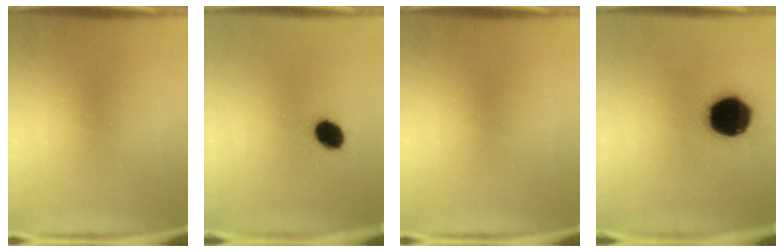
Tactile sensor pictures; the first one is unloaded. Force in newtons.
{"total": 6.7}
{"total": 0.0}
{"total": 19.1}